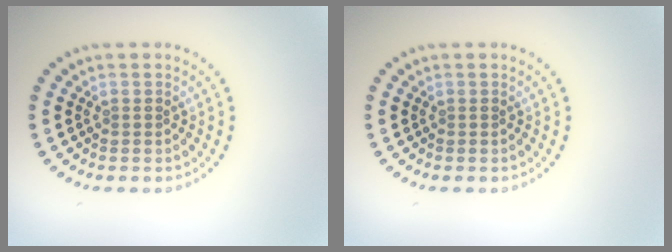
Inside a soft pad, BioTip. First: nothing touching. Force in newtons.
{"total": 0.0}